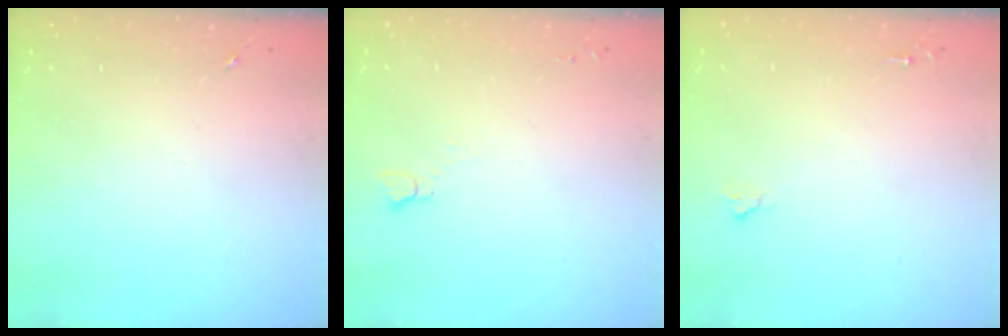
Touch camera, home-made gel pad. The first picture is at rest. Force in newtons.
{"total": 2.7, "press": 2.7, "slide": 0.3}
{"total": 1.6, "press": 1.6, "slide": 0.2}